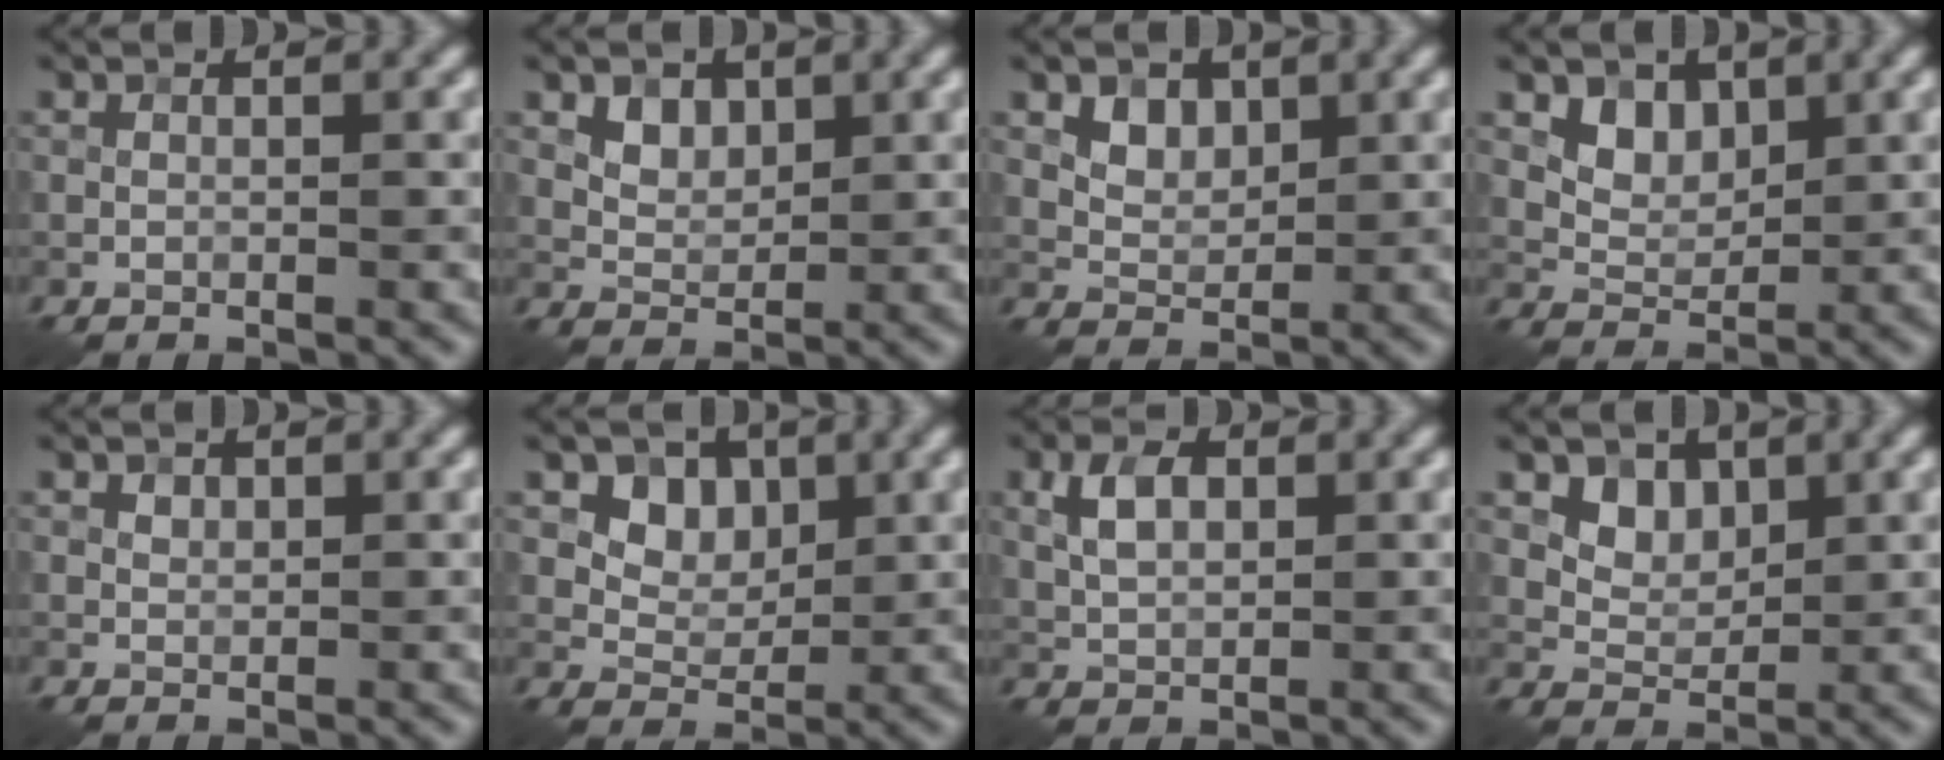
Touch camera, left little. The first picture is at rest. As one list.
[{"total": 2.3, "force": [1.1, 1.7, 1.1], "torque": [-0.021, -0.008, 0.026]}, {"total": 2.3, "force": [1.2, 1.7, 1.1], "torque": [-0.022, -0.008, 0.026]}, {"total": 2.8, "force": [1.4, 2.1, 1.3], "torque": [-0.025, -0.015, 0.034]}, {"total": 0.8, "force": [0.5, 0.6, 0.3], "torque": [-0.005, -0.001, 0.009]}, {"total": 3.6, "force": [1.4, 2.8, 1.7], "torque": [-0.029, -0.010, 0.027]}, {"total": 3.2, "force": [0.9, 1.9, 2.4], "torque": [-0.050, 0.006, 0.018]}, {"total": 2.8, "force": [1.4, 2.1, 1.2], "torque": [-0.024, -0.015, 0.033]}]